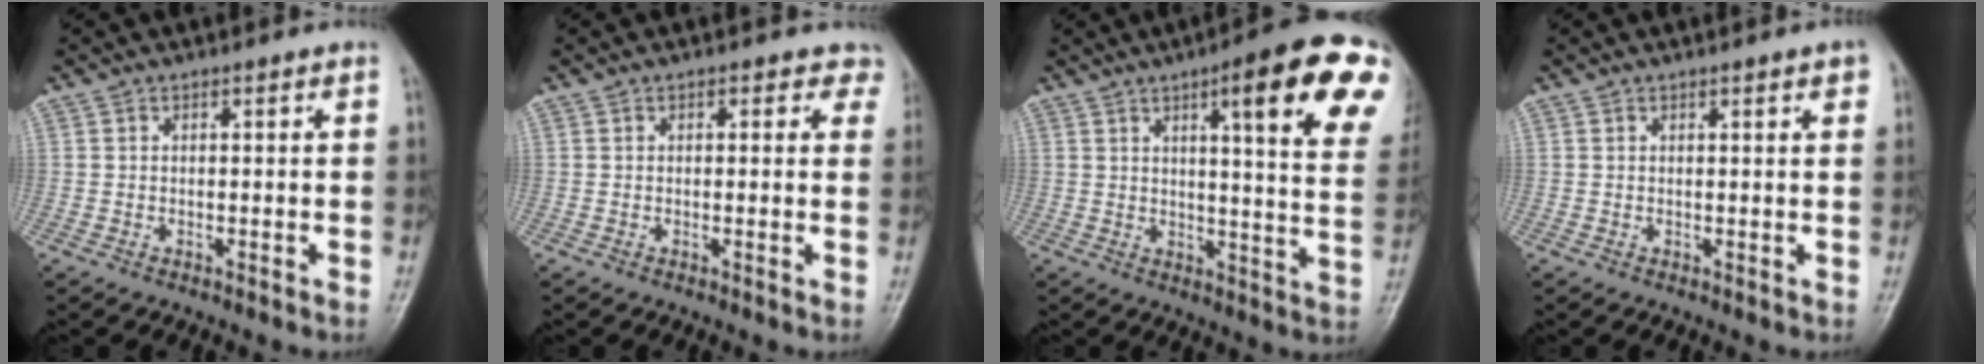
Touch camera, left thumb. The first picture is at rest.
{"total": 3.5, "force": [2.0, 2.2, 1.9], "torque": [0.015, -0.002, 0.012]}
{"total": 19.6, "force": [9.2, 3.8, 16.9], "torque": [-0.191, -0.029, 0.110]}
{"total": 2.4, "force": [1.2, 0.4, 2.0], "torque": [-0.023, -0.001, 0.013]}